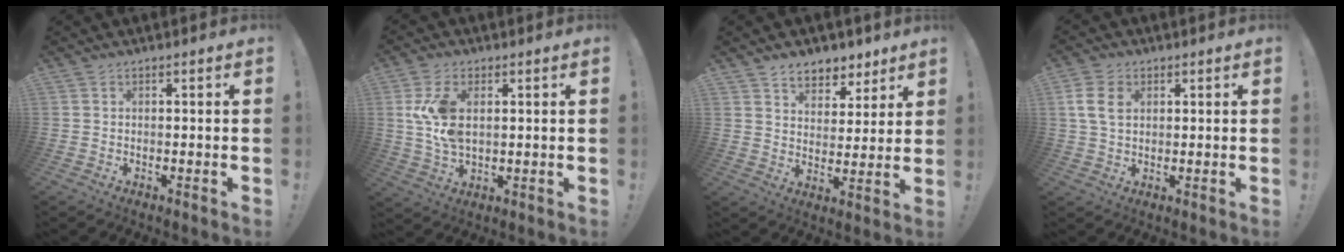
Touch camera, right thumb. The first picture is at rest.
{"total": 9.5, "force": [2.2, 5.3, 7.5], "torque": [-0.133, -0.010, 0.040]}
{"total": 7.9, "force": [5.9, 4.8, 2.0], "torque": [-0.022, -0.044, 0.110]}
{"total": 8.0, "force": [2.2, 5.3, 5.4], "torque": [-0.108, 0.007, 0.045]}